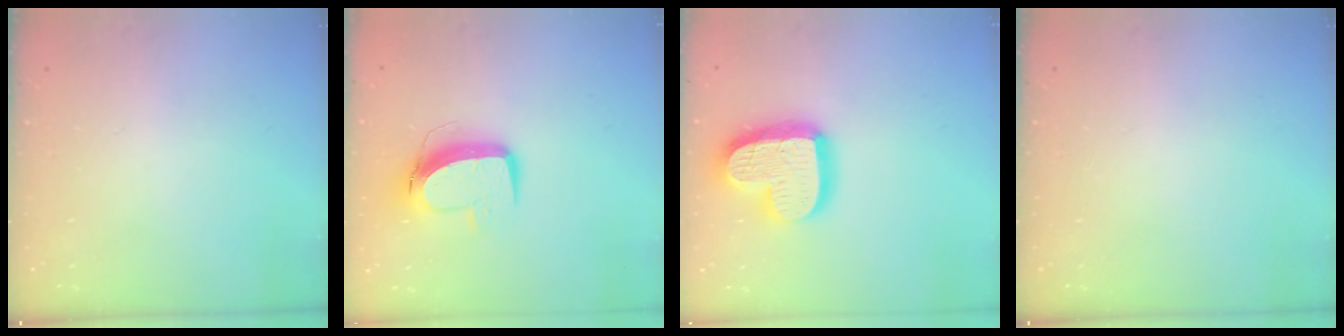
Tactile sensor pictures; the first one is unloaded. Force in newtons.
{"total": 11.2, "press": 11.1, "slide": 1.2}
{"total": 17.7, "press": 17.7, "slide": 1.5}
{"total": 0.0}